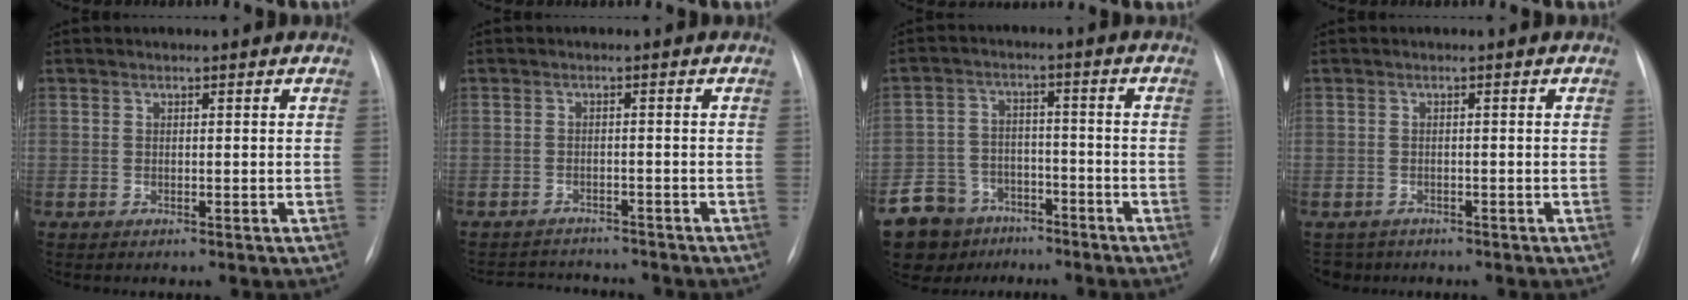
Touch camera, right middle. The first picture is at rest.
{"total": 6.3, "force": [-6.1, 1.2, 0.8], "torque": [-0.010, 0.006, -0.086]}
{"total": 10.1, "force": [-6.9, 7.2, 1.5], "torque": [-0.043, 0.018, -0.111]}
{"total": 2.4, "force": [-1.9, 1.5, -0.3], "torque": [0.002, 0.001, -0.030]}